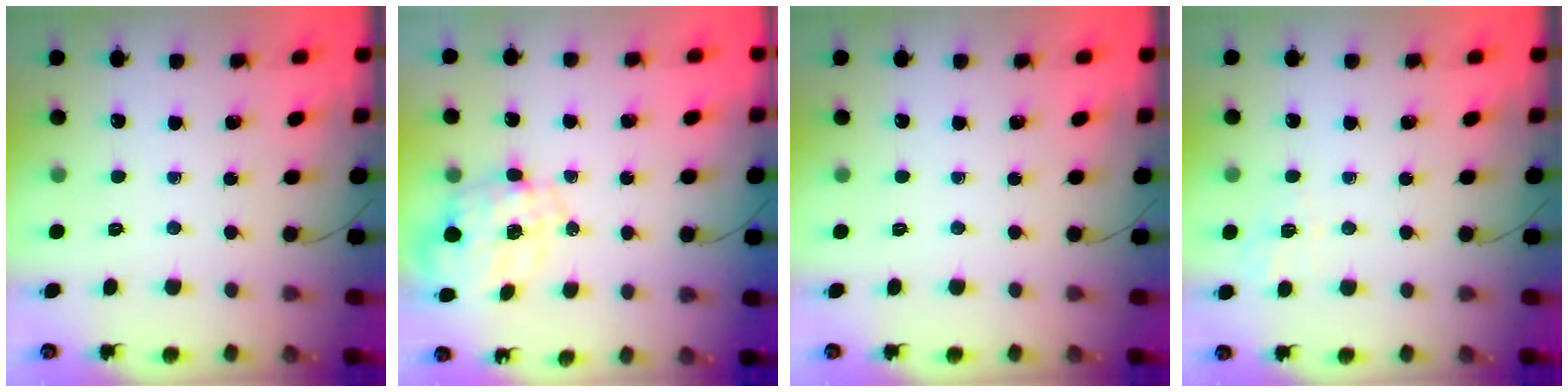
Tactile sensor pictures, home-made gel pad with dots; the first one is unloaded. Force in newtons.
{"total": 2.3, "press": 2.0, "slide": 1.2}
{"total": 0.0}
{"total": 2.0, "press": 0.8, "slide": 1.8}